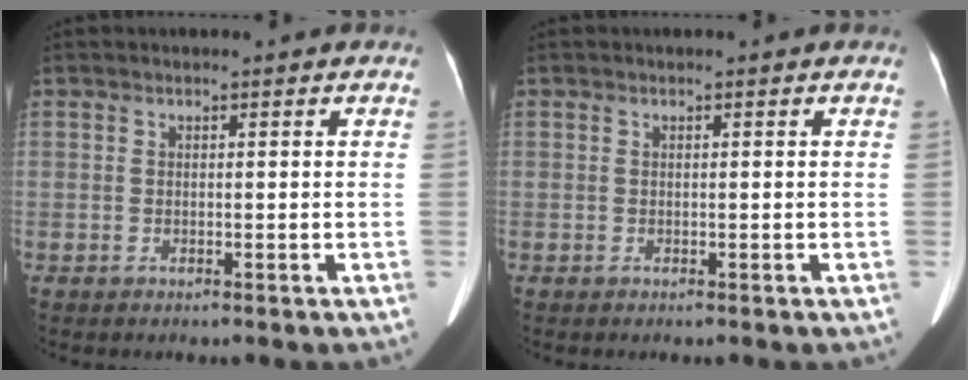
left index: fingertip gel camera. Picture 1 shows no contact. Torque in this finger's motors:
{"motor_torque": [-0.02, 0.02, 0.00, 0.00]}